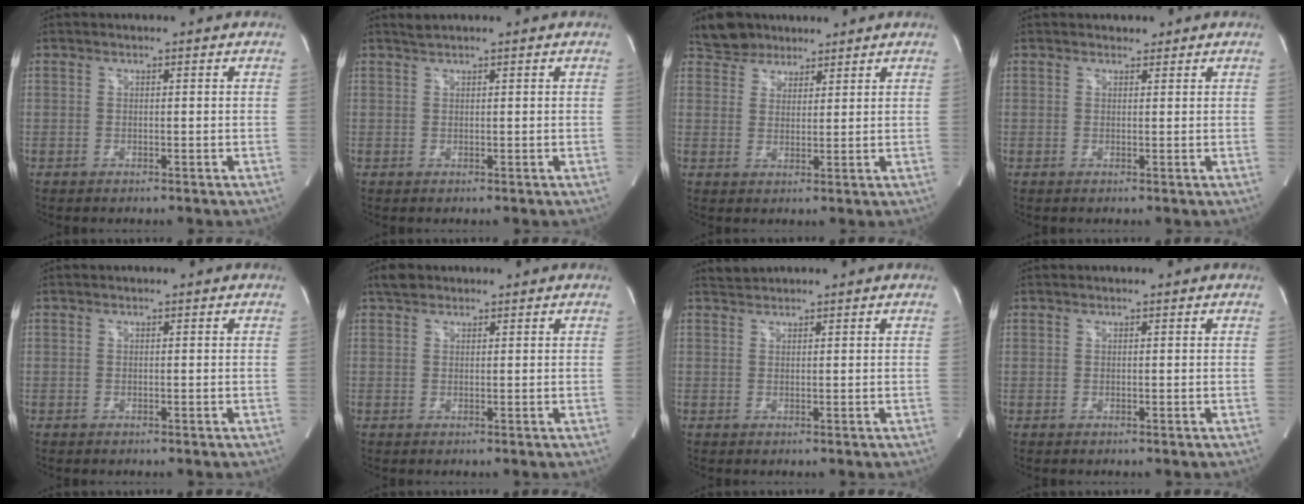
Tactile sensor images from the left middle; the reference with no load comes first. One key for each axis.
{"total": 0.8, "fx": 0.7, "fy": -0.2, "fz": 0.2, "tx": -0.009, "ty": 0.006, "tz": 0.020}
{"total": 4.9, "fx": 4.0, "fy": 2.8, "fz": 0.4, "tx": -0.011, "ty": 0.016, "tz": 0.070}
{"total": 1.0, "fx": 0.8, "fy": 0.6, "fz": 0.0, "tx": -0.002, "ty": 0.002, "tz": 0.009}
{"total": 0.0}
{"total": 2.0, "fx": 1.6, "fy": 1.1, "fz": 0.5, "tx": -0.012, "ty": 0.015, "tz": 0.026}
{"total": 1.2, "fx": 1.2, "fy": -0.1, "fz": -0.4, "tx": -0.003, "ty": 0.009, "tz": 0.028}
{"total": 0.0}